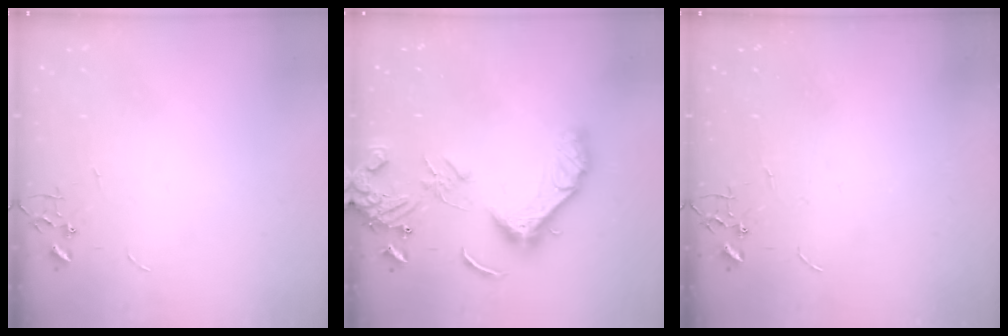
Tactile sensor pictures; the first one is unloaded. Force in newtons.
{"total": 14.4, "press": 14.3, "slide": 2.1}
{"total": 0.0}